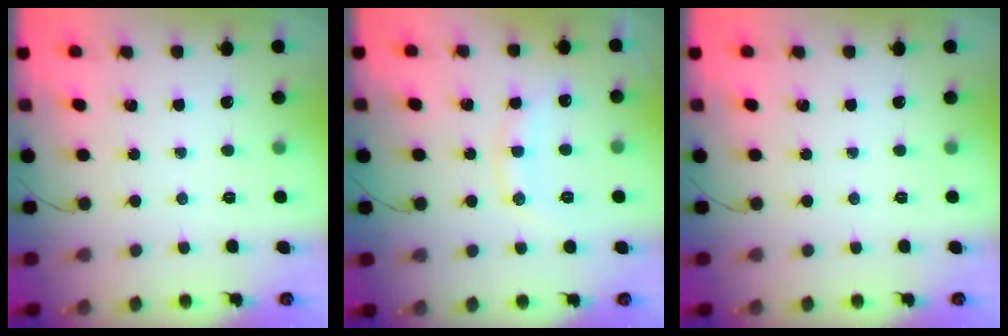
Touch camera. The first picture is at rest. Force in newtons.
{"total": 11.0, "press": 10.9, "slide": 1.0}
{"total": 0.0}